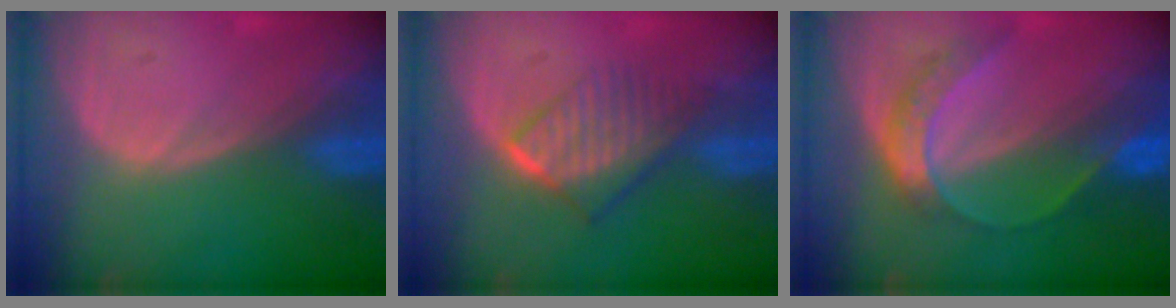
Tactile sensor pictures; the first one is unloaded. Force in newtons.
{"total": 6.6, "press": 6.0, "slide": 2.9}
{"total": 7.1, "press": 6.0, "slide": 3.9}